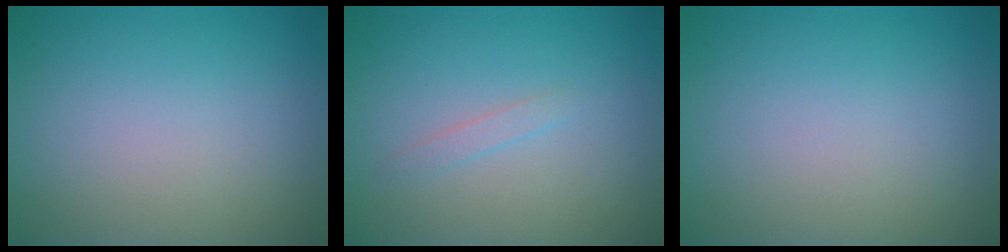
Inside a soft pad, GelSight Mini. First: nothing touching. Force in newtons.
{"total": 0.8, "press": 0.8, "slide": 0.1}
{"total": 0.0}